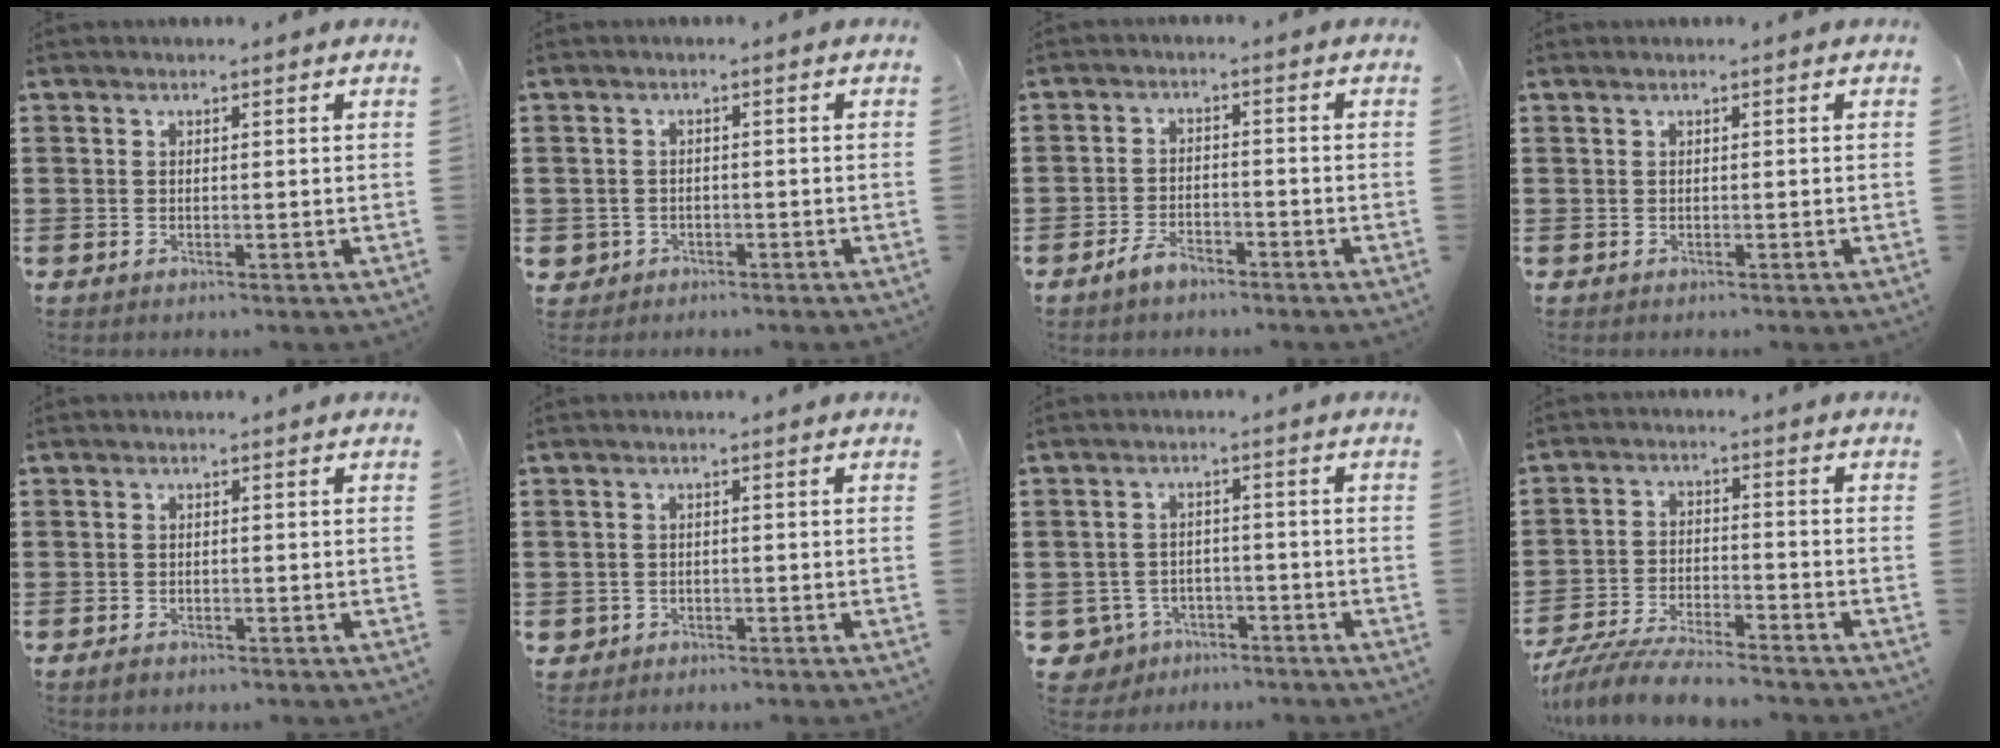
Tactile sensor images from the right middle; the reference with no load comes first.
{"total": 1.4, "force": [-0.9, 1.1, 0.1], "torque": [-0.008, 0.001, -0.022]}
{"total": 3.3, "force": [-2.6, 1.2, 1.6], "torque": [-0.035, 0.005, -0.052]}
{"total": 0.0}
{"total": 0.7, "force": [-0.5, 0.3, 0.3], "torque": [-0.006, -0.003, -0.011]}
{"total": 1.0, "force": [-0.7, 0.8, 0.0], "torque": [-0.003, 0.002, -0.018]}
{"total": 3.4, "force": [-2.8, 1.8, 0.7], "torque": [-0.042, -0.003, -0.065]}
{"total": 6.9, "force": [-6.6, 0.5, 2.2], "torque": [-0.048, 0.000, -0.128]}